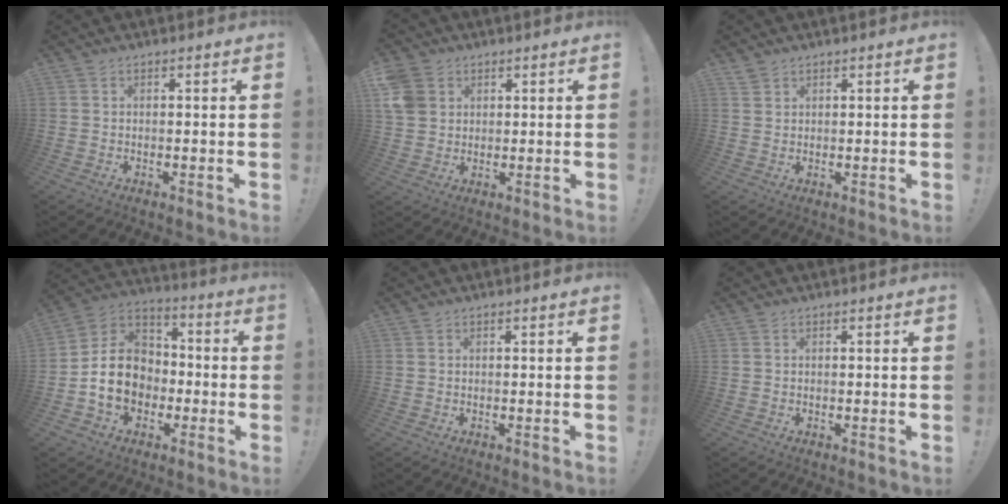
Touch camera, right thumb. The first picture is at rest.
{"total": 7.3, "force": [3.1, 6.0, 2.8], "torque": [-0.068, -0.006, 0.065]}
{"total": 1.6, "force": [1.5, 0.4, 0.3], "torque": [0.001, -0.011, 0.027]}
{"total": 15.0, "force": [-3.8, 12.1, 8.1], "torque": [-0.142, 0.029, -0.062]}
{"total": 0.0}
{"total": 0.0}